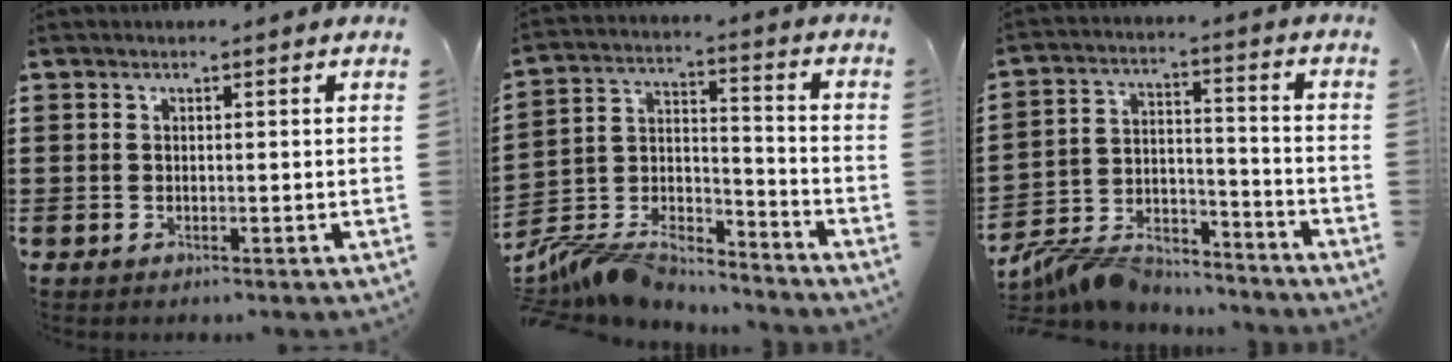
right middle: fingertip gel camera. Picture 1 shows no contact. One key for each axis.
{"total": 9.6, "fx": -9.1, "fy": 1.9, "fz": 2.3, "tx": -0.059, "ty": 0.005, "tz": -0.187}
{"total": 8.5, "fx": -8.3, "fy": 1.4, "fz": 1.0, "tx": -0.031, "ty": 0.009, "tz": -0.170}